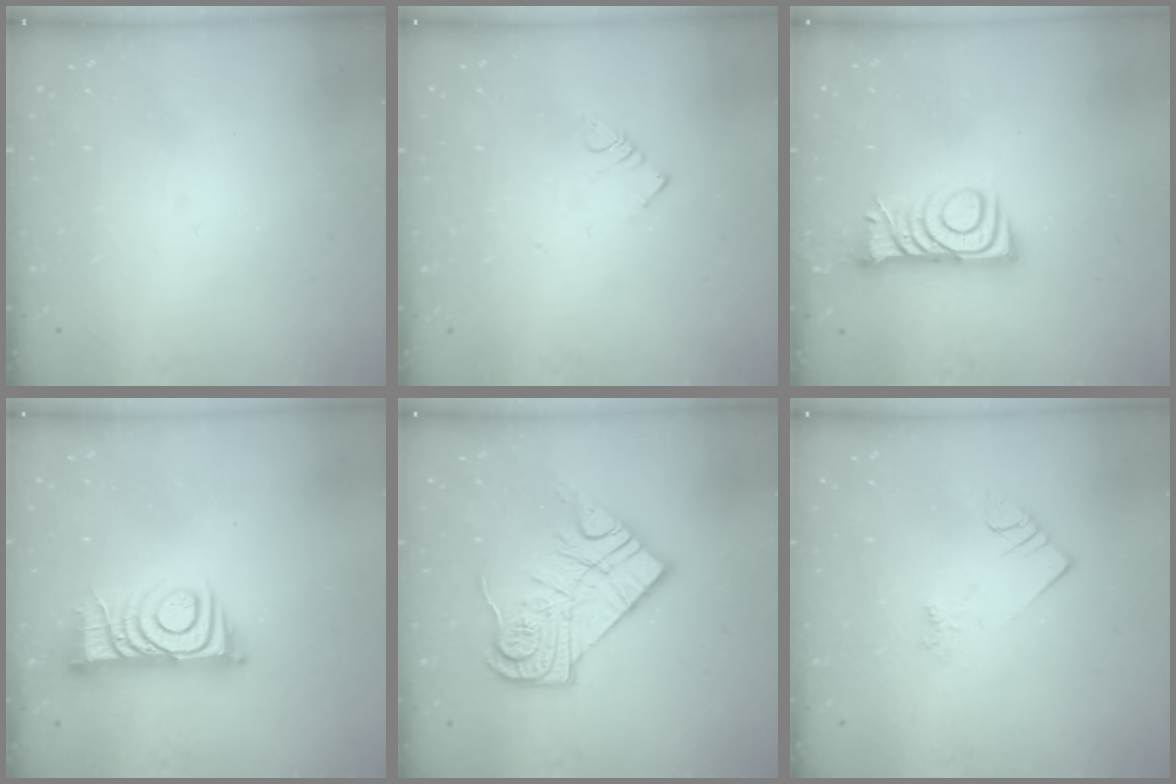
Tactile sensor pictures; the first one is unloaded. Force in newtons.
{"total": 2.8, "press": 2.8, "slide": 0.3}
{"total": 8.5, "press": 8.4, "slide": 0.8}
{"total": 11.7, "press": 11.6, "slide": 0.9}
{"total": 14.3, "press": 14.3, "slide": 1.0}
{"total": 1.5, "press": 1.4, "slide": 0.3}